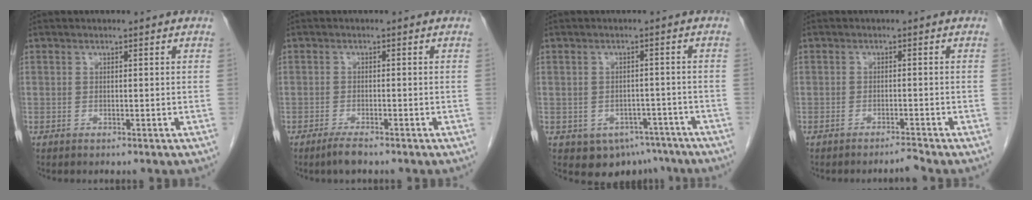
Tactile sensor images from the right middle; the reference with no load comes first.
{"total": 2.4, "force": [-1.9, 0.3, 1.4], "torque": [-0.036, -0.005, -0.035]}
{"total": 6.9, "force": [-4.5, 4.9, 1.8], "torque": [-0.011, 0.012, -0.054]}
{"total": 1.6, "force": [-1.5, -0.4, 0.4], "torque": [-0.004, -0.005, -0.026]}